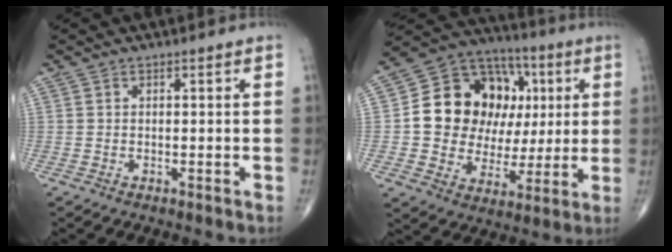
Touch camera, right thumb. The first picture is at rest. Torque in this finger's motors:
{"motor_torque": [0.69, 3.38, 1.37, 0.08, 0.37]}